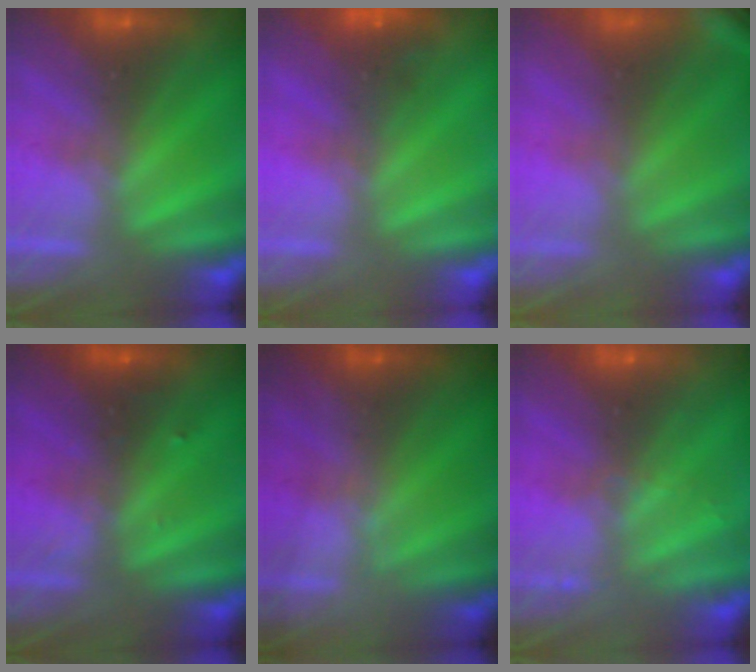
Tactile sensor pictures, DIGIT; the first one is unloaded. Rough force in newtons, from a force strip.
{"total": 4.7}
{"total": 2.8}
{"total": 2.4}
{"total": 1.3}
{"total": 2.0}